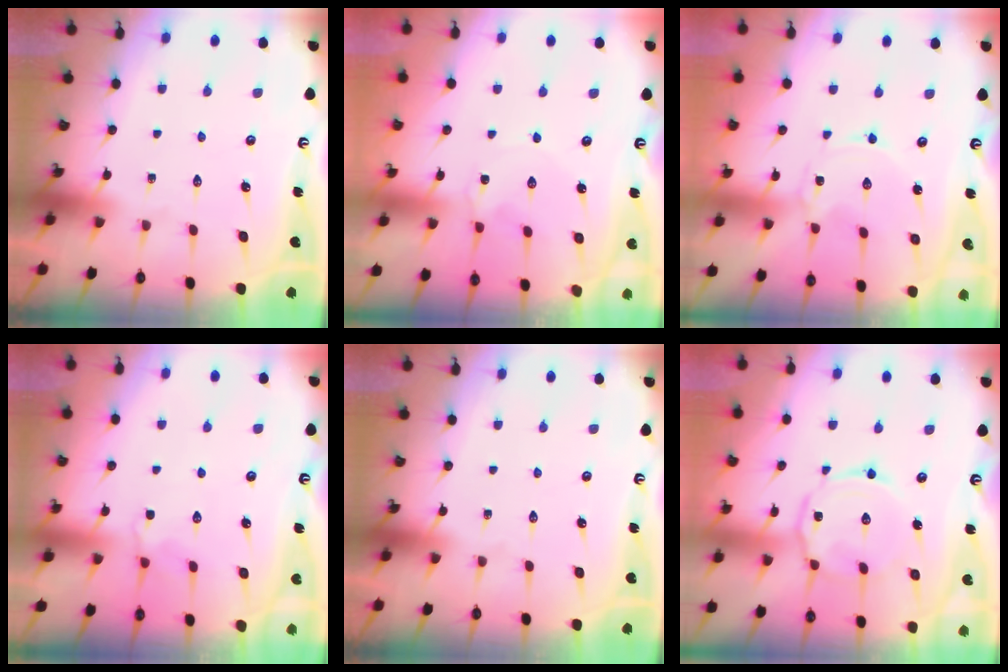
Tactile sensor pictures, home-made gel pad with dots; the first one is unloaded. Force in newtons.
{"total": 0.9, "press": 0.8, "slide": 0.2}
{"total": 0.0}
{"total": 2.2, "press": 1.9, "slide": 1.2}
{"total": 0.0}
{"total": 7.8, "press": 7.8, "slide": 0.6}